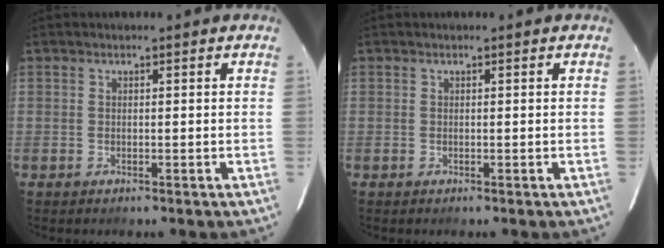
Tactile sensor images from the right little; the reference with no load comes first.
{"total": 0.0}